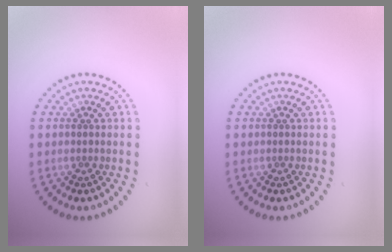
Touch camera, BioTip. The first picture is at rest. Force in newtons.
{"total": 0.0}